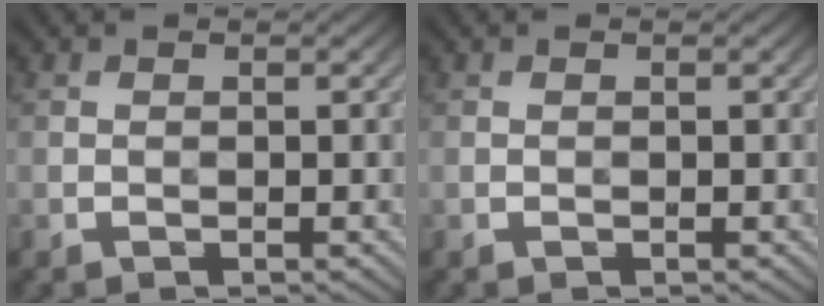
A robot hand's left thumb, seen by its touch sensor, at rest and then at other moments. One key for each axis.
{"total": 0.0}